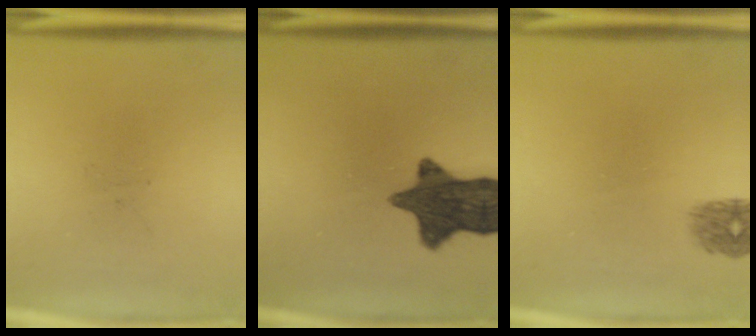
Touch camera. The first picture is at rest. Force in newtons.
{"total": 12.6}
{"total": 1.6}